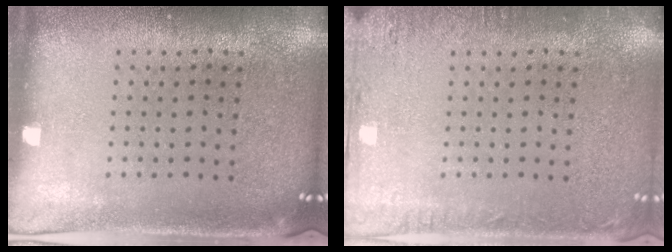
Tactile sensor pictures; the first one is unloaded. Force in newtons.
{"total": 2.2, "press": 2.1, "slide": 0.3}